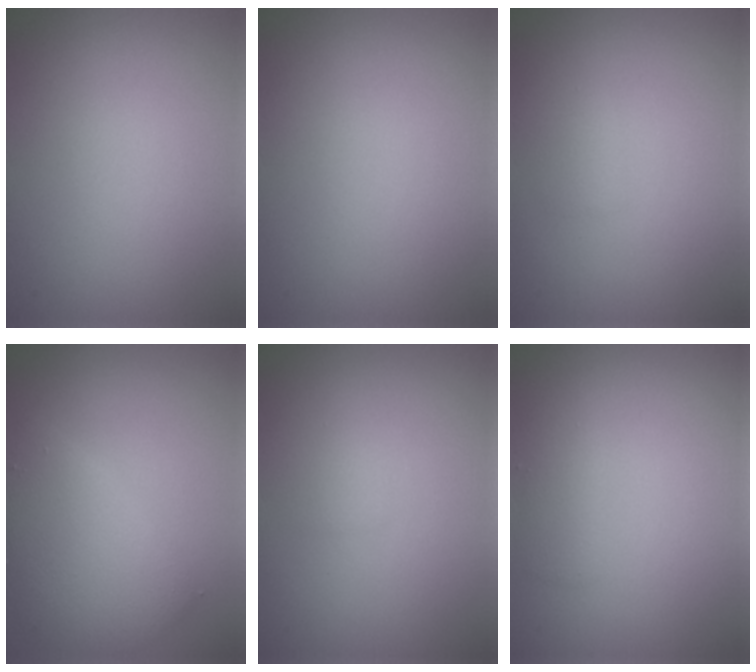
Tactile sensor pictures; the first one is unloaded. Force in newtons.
{"total": 0.0}
{"total": 0.7, "press": 0.7, "slide": 0.1}
{"total": 4.6, "press": 4.6, "slide": 0.3}
{"total": 0.8, "press": 0.8, "slide": 0.0}
{"total": 1.4, "press": 1.4, "slide": 0.1}